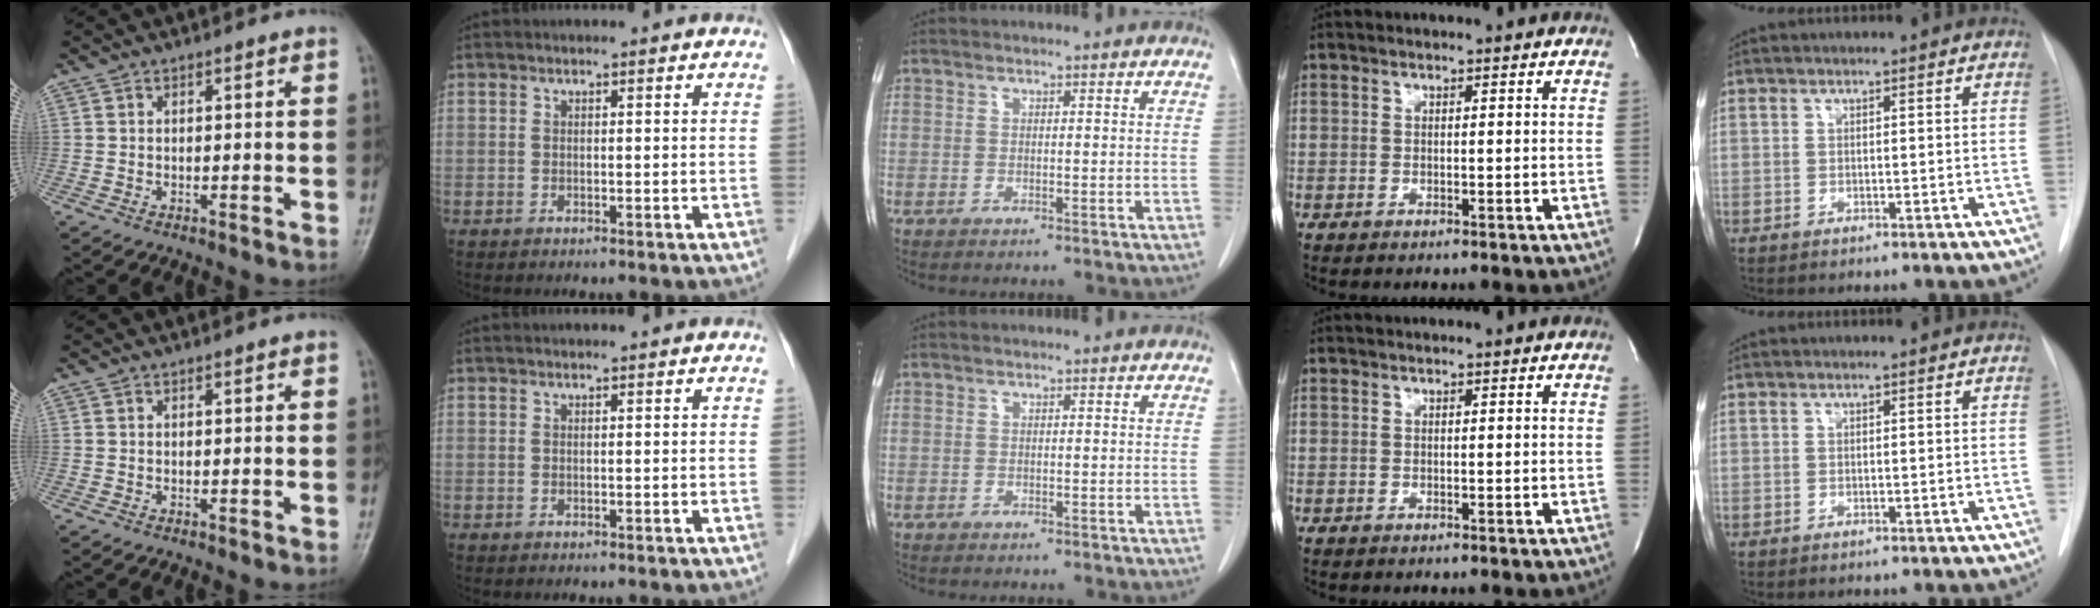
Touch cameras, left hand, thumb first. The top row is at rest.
{"index": {"total": 0.6, "force": [0.5, 0.0, 0.2], "torque": [-0.003, 0.009, 0.011]}}